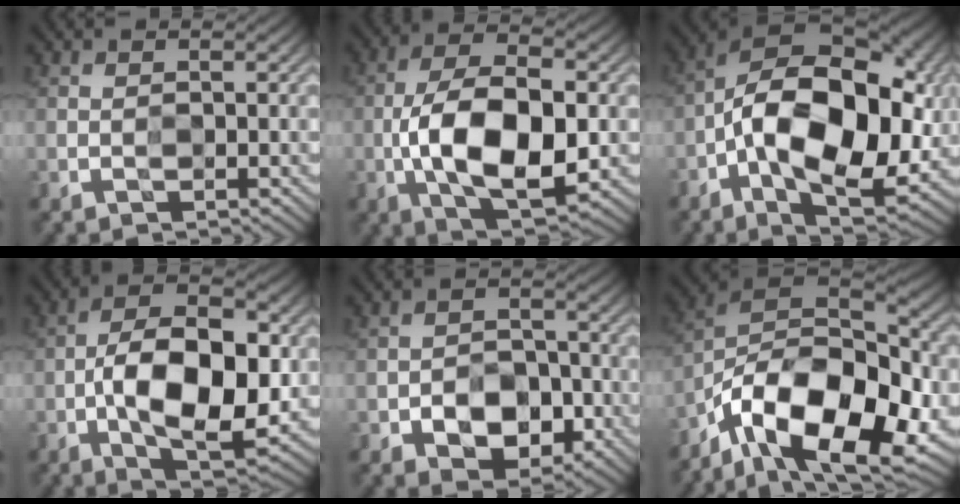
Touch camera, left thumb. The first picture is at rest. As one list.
[{"total": 12.8, "force": [-2.2, 6.0, 11.1], "torque": [-0.208, -0.009, -0.037]}, {"total": 18.7, "force": [-2.2, 10.2, 15.5], "torque": [-0.260, 0.007, -0.050]}, {"total": 13.1, "force": [-2.1, 6.2, 11.4], "torque": [-0.189, -0.003, -0.036]}, {"total": 6.7, "force": [-2.9, 4.3, 4.3], "torque": [-0.062, -0.005, -0.053]}, {"total": 18.6, "force": [-9.5, 9.1, 13.2], "torque": [-0.261, -0.019, -0.158]}]